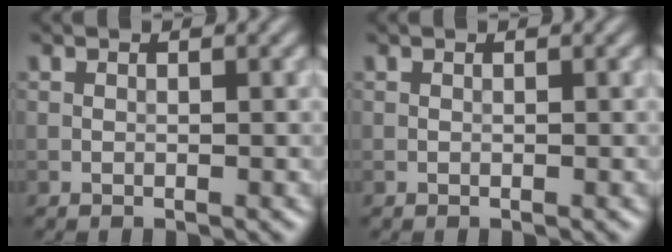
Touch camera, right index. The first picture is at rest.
{"total": 0.0}